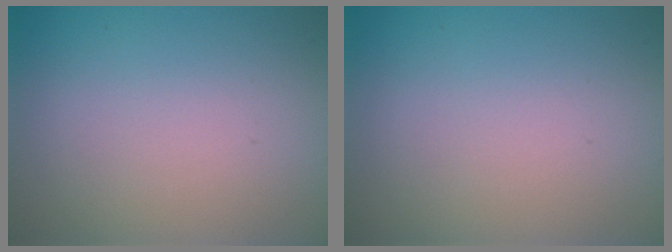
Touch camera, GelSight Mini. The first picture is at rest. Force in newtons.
{"total": 0.0}